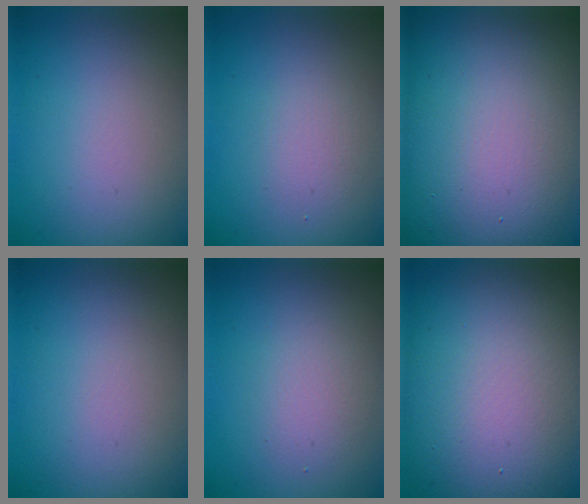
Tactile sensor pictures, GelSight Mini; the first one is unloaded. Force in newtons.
{"total": 1.5, "press": 1.5, "slide": 0.1}
{"total": 25.7, "press": 25.6, "slide": 1.1}
{"total": 0.0}
{"total": 2.1, "press": 2.1, "slide": 0.1}
{"total": 16.4, "press": 16.4, "slide": 0.9}